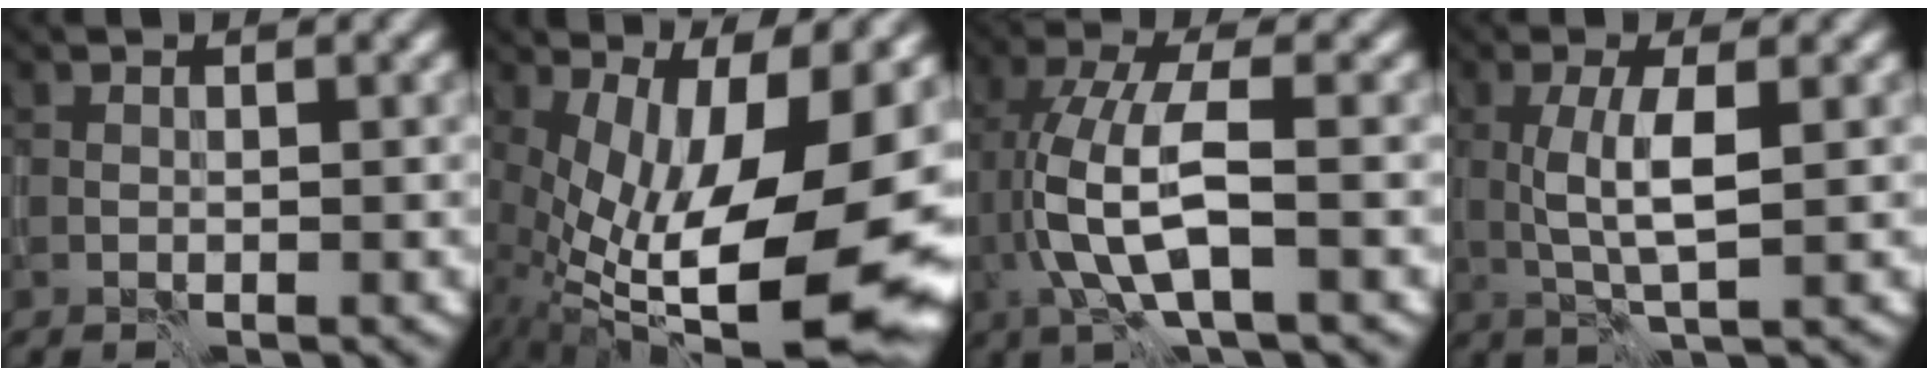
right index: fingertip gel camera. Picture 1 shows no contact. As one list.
[{"total": 17.0, "force": [-1.5, 6.4, 15.7], "torque": [-0.248, -0.033, -0.008]}, {"total": 6.4, "force": [-1.3, 1.9, 6.0], "torque": [-0.134, 0.008, -0.029]}, {"total": 3.7, "force": [0.0, 0.7, 3.6], "torque": [-0.075, 0.003, 0.001]}]